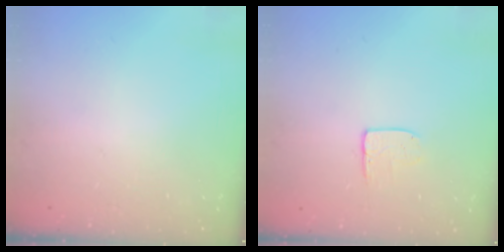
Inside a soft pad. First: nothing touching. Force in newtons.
{"total": 6.8, "press": 6.8, "slide": 0.5}